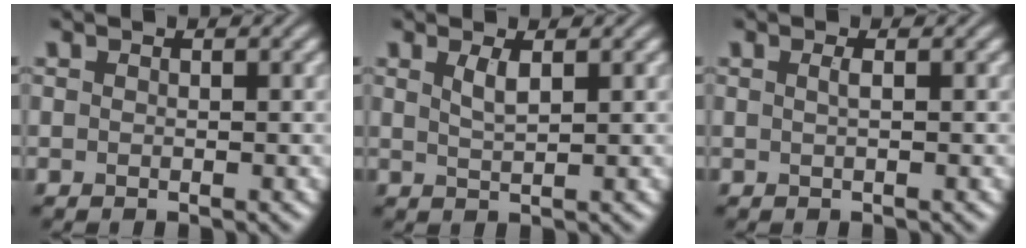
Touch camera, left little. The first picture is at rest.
{"total": 1.6, "force": [0.8, 0.4, 1.3], "torque": [-0.028, -0.001, 0.016]}
{"total": 0.9, "force": [0.1, 0.3, 0.8], "torque": [-0.013, 0.005, 0.001]}